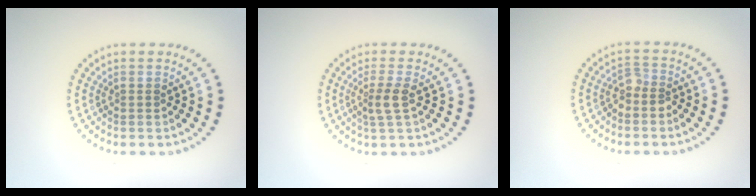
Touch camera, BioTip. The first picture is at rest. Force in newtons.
{"total": 2.0, "press": 1.6, "slide": 1.2}
{"total": 1.6, "press": 1.3, "slide": 1.0}